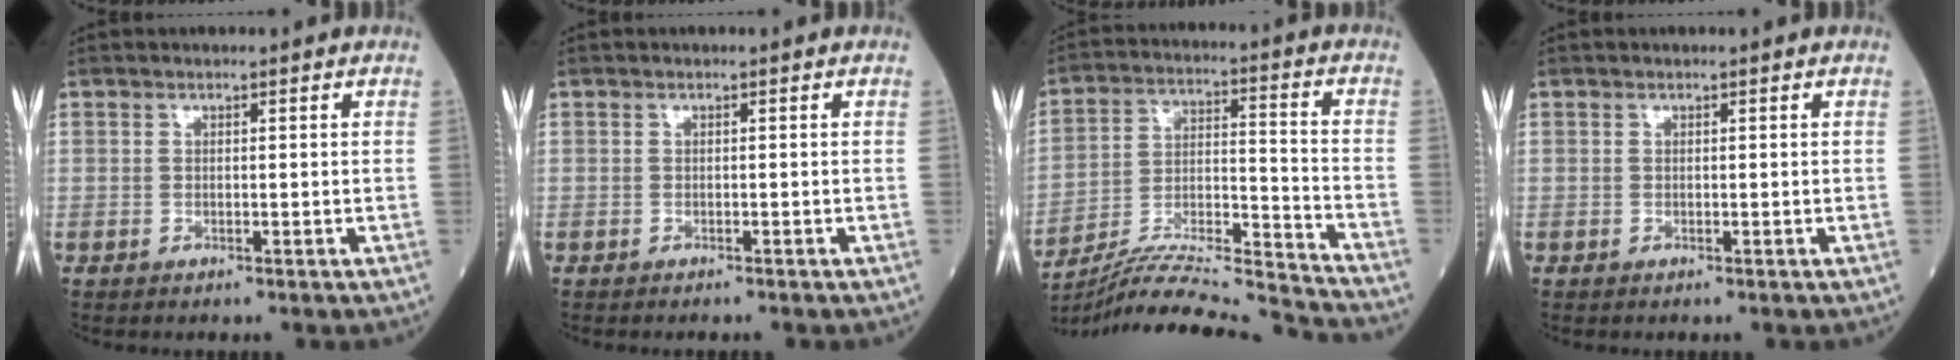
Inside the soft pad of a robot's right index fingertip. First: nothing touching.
{"total": 0.8, "force": [-0.7, 0.0, 0.2], "torque": [-0.005, 0.000, -0.012]}
{"total": 19.8, "force": [-19.0, -1.6, 5.4], "torque": [-0.111, 0.000, -0.310]}
{"total": 0.0}